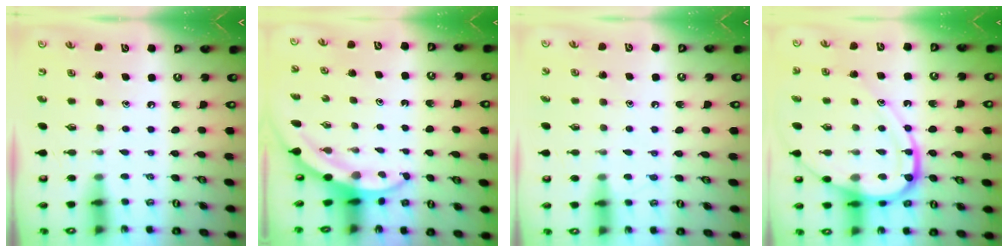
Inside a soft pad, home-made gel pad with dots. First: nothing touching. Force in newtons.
{"total": 4.8, "press": 4.7, "slide": 0.2}
{"total": 6.1, "press": 6.1, "slide": 0.7}
{"total": 16.4, "press": 16.3, "slide": 1.4}